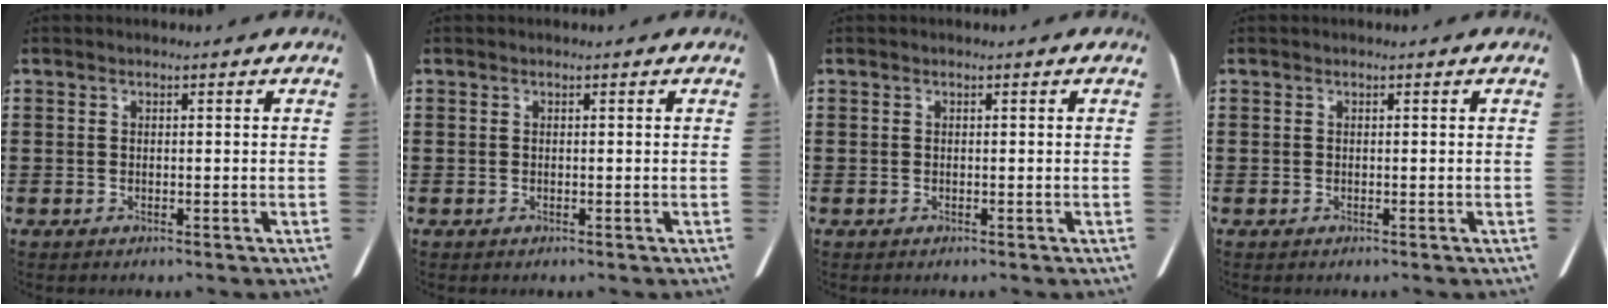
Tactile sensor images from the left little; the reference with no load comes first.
{"total": 0.0}
{"total": 0.0}
{"total": 0.0}